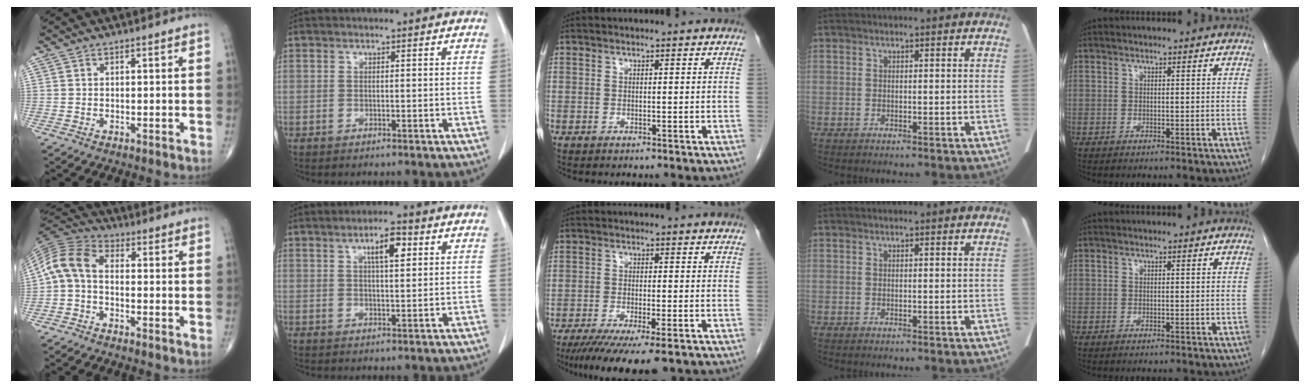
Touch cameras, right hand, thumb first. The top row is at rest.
{"thumb": {"total": 8.1, "force": [-1.1, 4.8, 6.4], "torque": [-0.129, 0.027, -0.039]}, "index": {"total": 4.9, "force": [2.0, 1.2, 4.3], "torque": [-0.076, 0.007, 0.035]}, "middle": {"total": 10.8, "force": [-7.8, 1.5, 7.3], "torque": [-0.105, -0.022, -0.120]}}